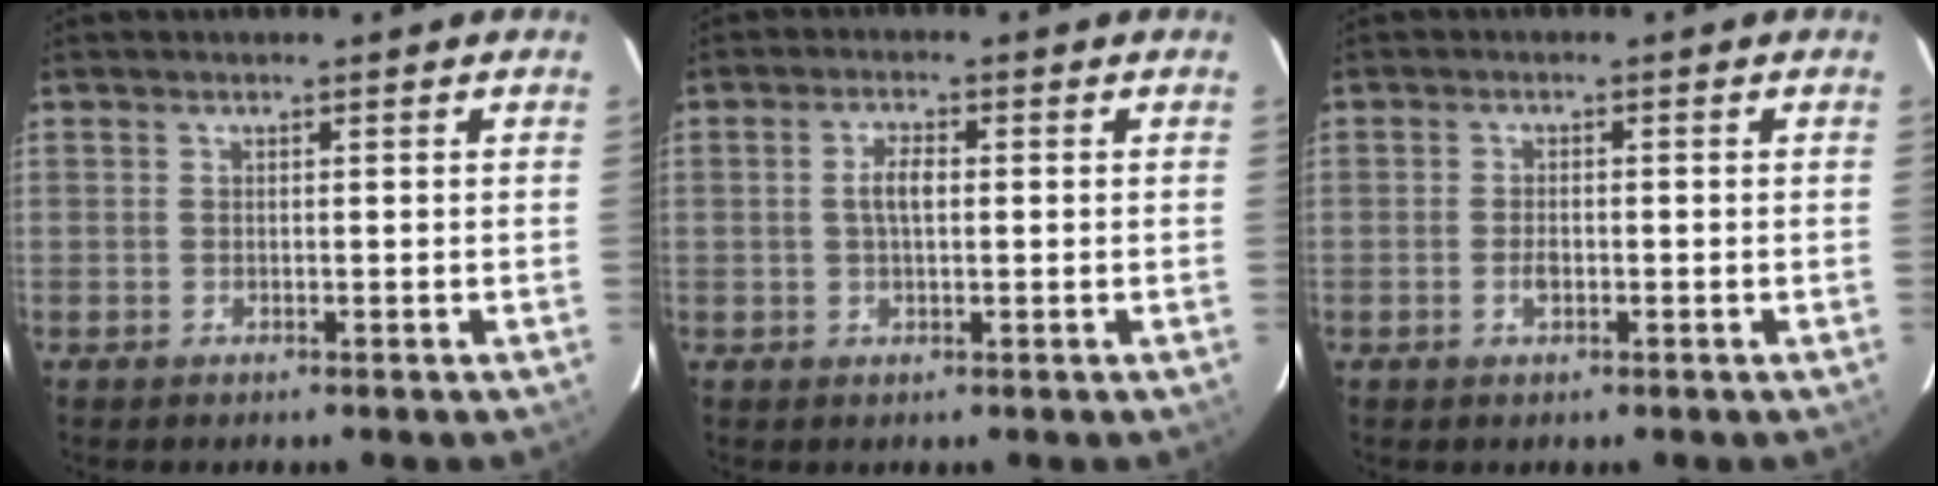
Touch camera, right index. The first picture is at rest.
{"total": 3.3, "force": [0.2, 1.3, 3.0], "torque": [-0.060, 0.007, 0.004]}
{"total": 2.1, "force": [-0.7, 1.2, 1.6], "torque": [-0.031, 0.001, -0.012]}